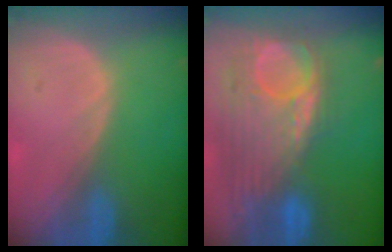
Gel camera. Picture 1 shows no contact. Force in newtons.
{"total": 12.2, "press": 10.4, "slide": 6.3}